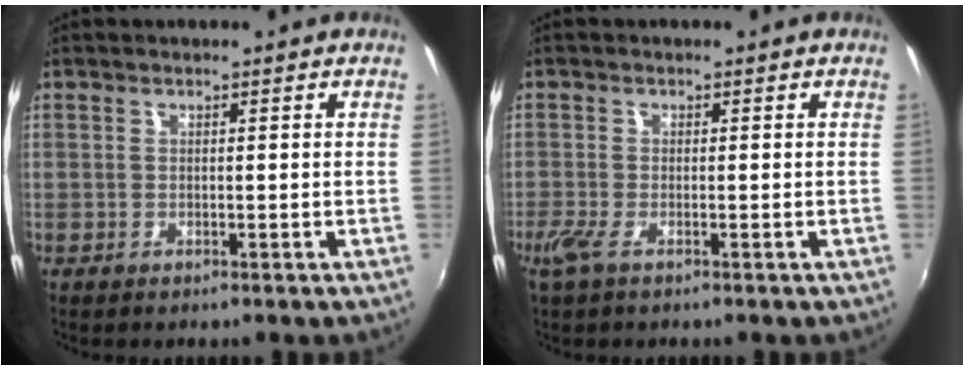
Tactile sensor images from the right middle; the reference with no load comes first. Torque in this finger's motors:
{"motor_torque": [0.63, -0.59, 0.16, 0.03]}